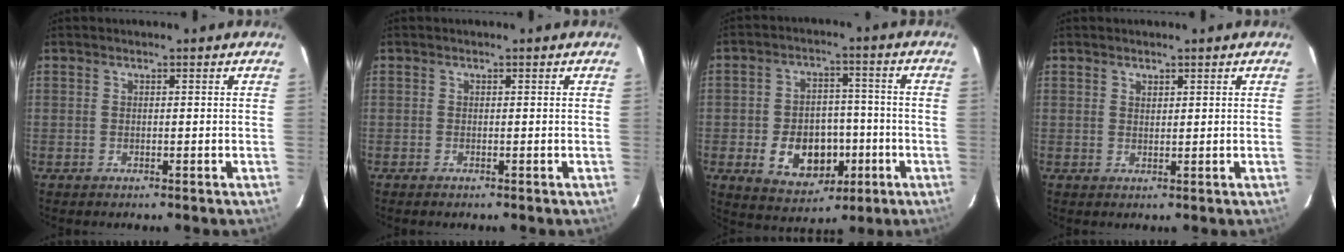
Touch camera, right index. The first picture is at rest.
{"total": 0.0}
{"total": 12.0, "force": [-3.9, 8.6, 7.4], "torque": [-0.155, 0.011, -0.041]}
{"total": 1.1, "force": [0.8, 0.6, 0.3], "torque": [-0.003, 0.002, 0.014]}